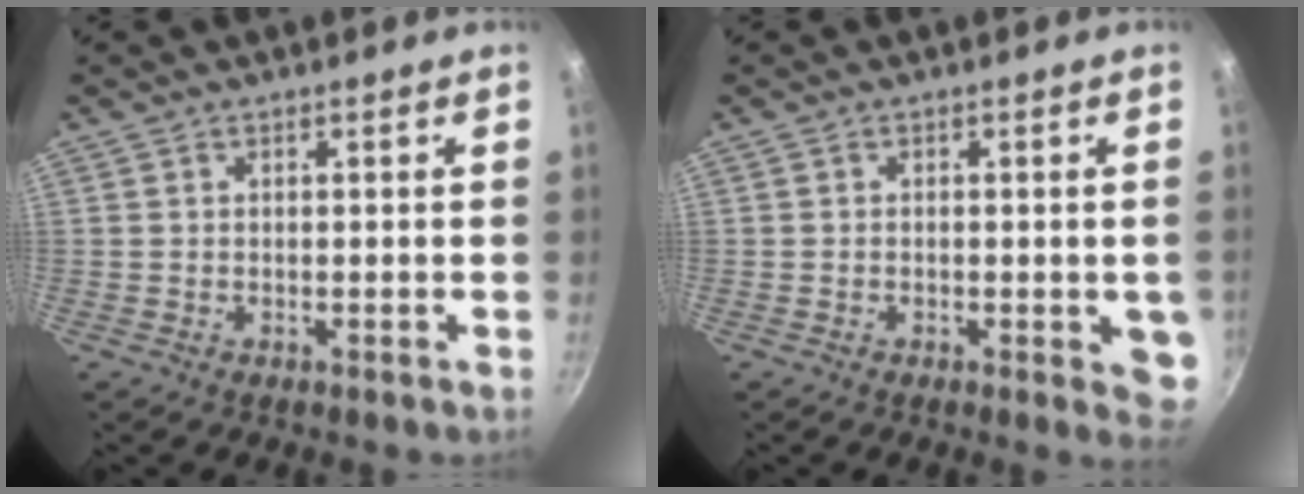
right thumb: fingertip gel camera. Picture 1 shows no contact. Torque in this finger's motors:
{"motor_torque": [1.43, 1.26, 1.05, -0.12, 0.00]}